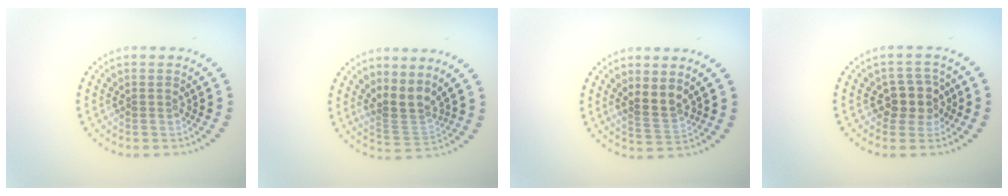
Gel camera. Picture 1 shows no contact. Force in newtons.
{"total": 2.9, "press": 2.1, "slide": 2.0}
{"total": 2.4, "press": 2.1, "slide": 1.1}
{"total": 2.9, "press": 2.6, "slide": 1.4}